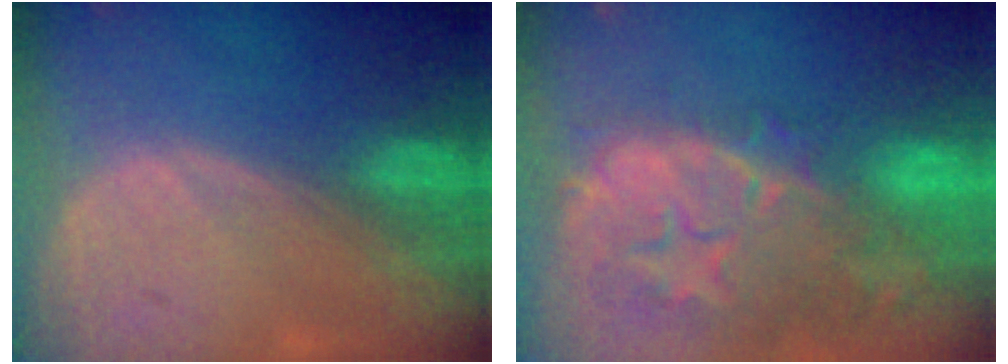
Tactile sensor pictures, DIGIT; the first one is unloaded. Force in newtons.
{"total": 14.6, "press": 11.7, "slide": 8.7}